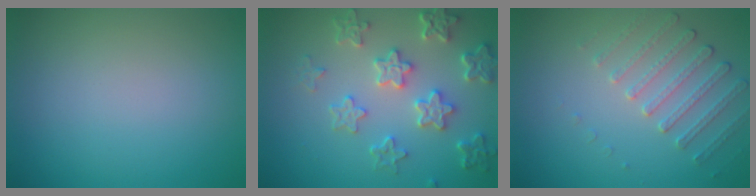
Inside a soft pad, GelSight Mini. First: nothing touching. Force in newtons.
{"total": 5.1, "press": 4.2, "slide": 2.9}
{"total": 2.2, "press": 1.8, "slide": 1.2}